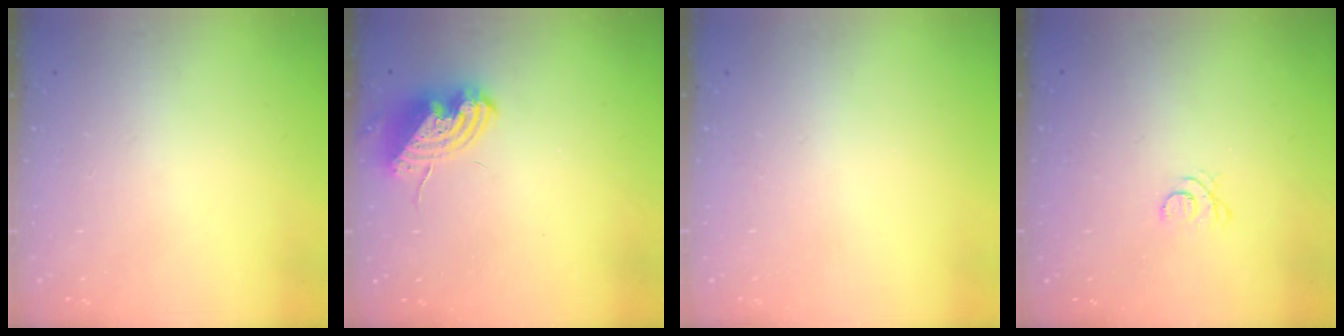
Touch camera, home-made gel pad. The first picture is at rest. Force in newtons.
{"total": 8.9, "press": 8.9, "slide": 0.4}
{"total": 0.0}
{"total": 3.3, "press": 3.3, "slide": 0.5}